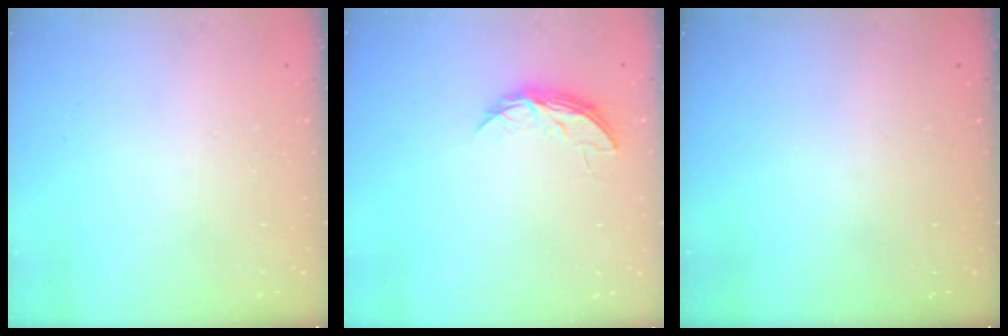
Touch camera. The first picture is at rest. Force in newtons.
{"total": 5.5, "press": 5.5, "slide": 0.5}
{"total": 0.0}